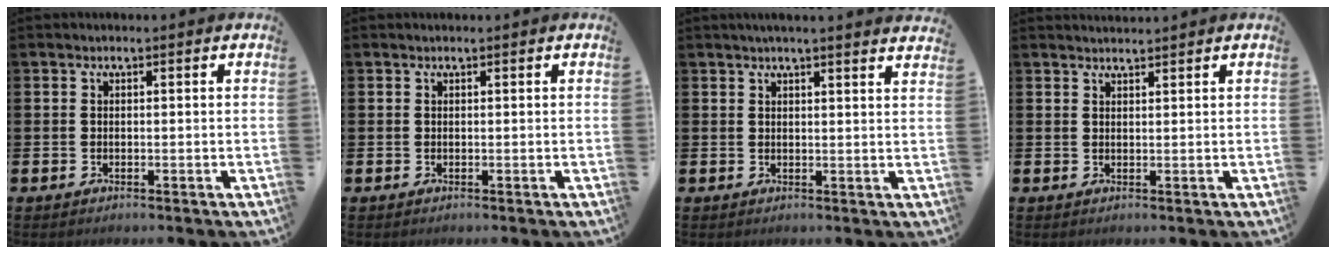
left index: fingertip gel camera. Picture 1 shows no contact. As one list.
[{"total": 0.0}, {"total": 2.8, "force": [2.7, -0.5, 0.4], "torque": [-0.008, -0.016, 0.048]}, {"total": 1.5, "force": [1.5, 0.0, 0.1], "torque": [-0.001, -0.006, 0.026]}]